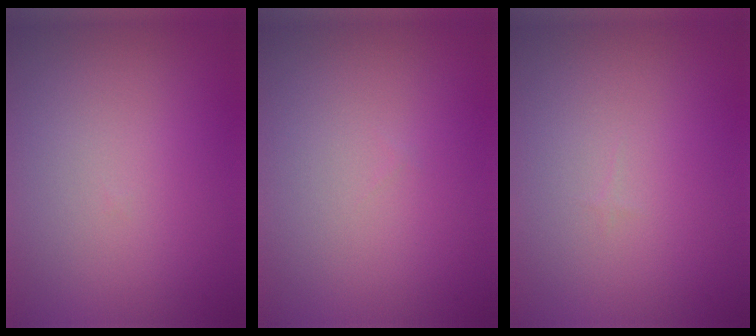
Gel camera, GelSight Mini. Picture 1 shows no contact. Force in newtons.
{"total": 0.0}
{"total": 0.0}